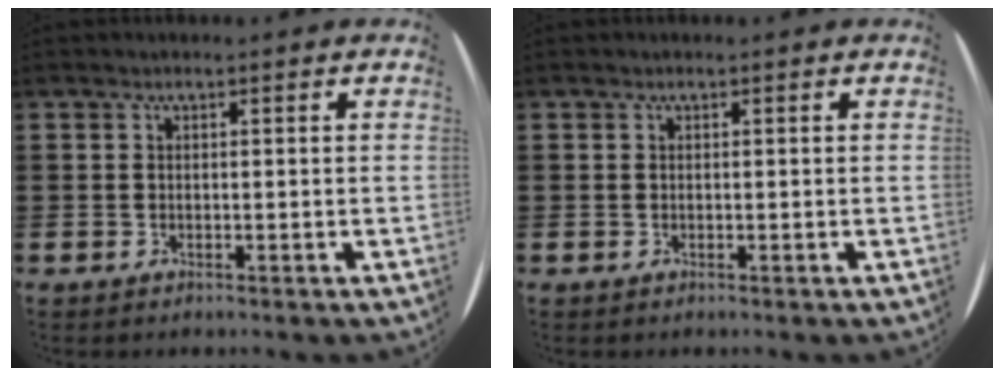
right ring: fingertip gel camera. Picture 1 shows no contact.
{"total": 0.0}